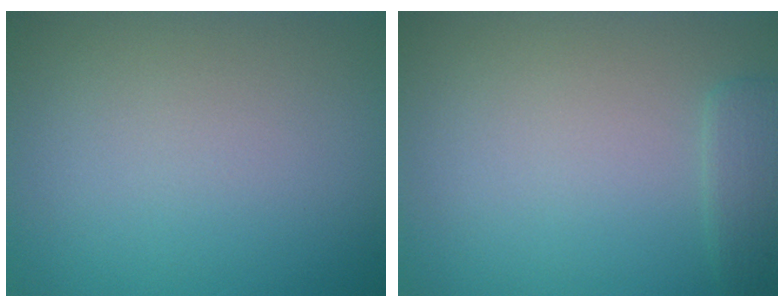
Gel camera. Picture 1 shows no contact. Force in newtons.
{"total": 1.8, "press": 1.8, "slide": 0.1}